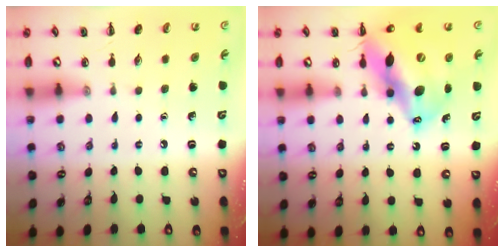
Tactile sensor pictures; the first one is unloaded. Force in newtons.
{"total": 18.4, "press": 17.6, "slide": 5.3}